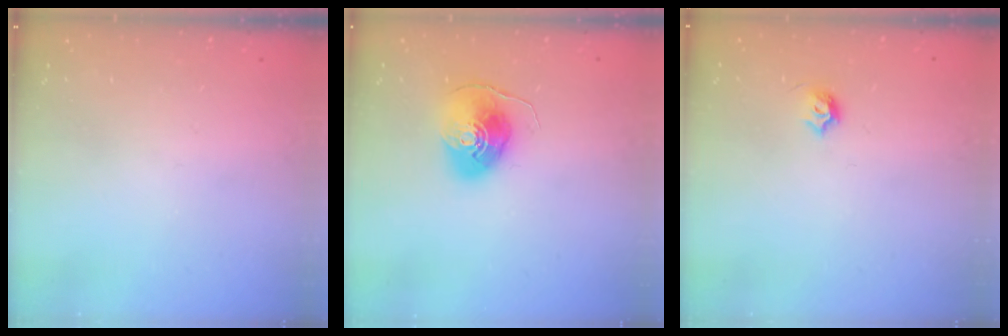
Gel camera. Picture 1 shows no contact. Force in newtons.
{"total": 8.9, "press": 8.9, "slide": 0.8}
{"total": 4.5, "press": 4.3, "slide": 1.0}